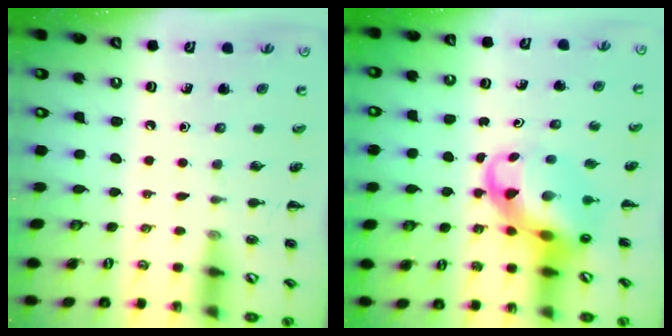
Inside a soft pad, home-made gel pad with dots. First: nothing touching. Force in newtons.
{"total": 7.6, "press": 7.3, "slide": 2.1}